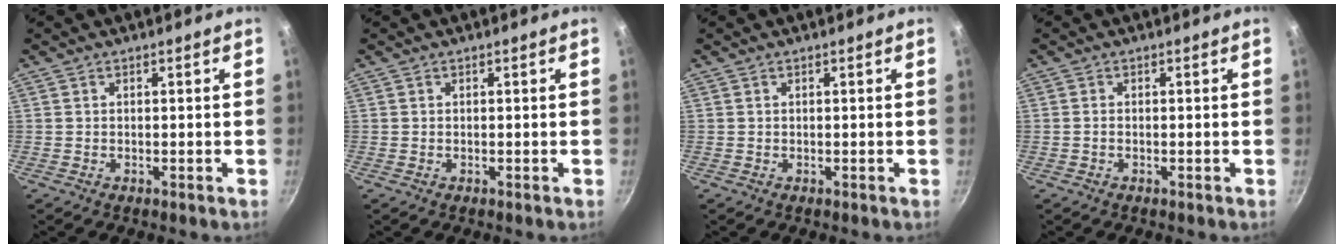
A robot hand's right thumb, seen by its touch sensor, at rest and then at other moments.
{"total": 0.0}
{"total": 0.0}
{"total": 0.6, "force": [-0.3, 0.3, 0.5], "torque": [-0.010, 0.004, -0.008]}